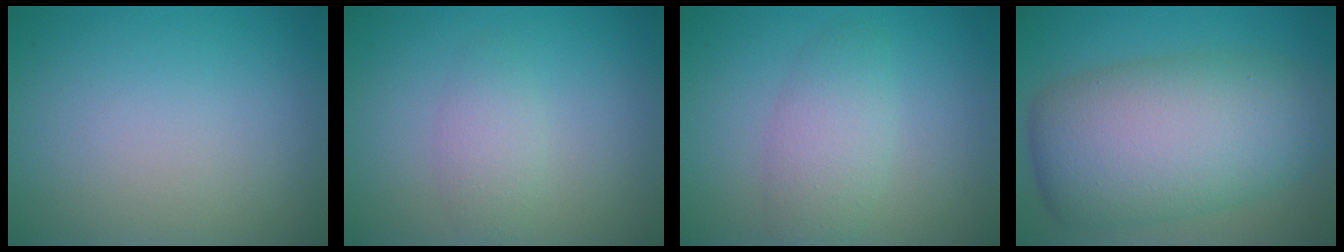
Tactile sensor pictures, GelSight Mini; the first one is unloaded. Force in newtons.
{"total": 1.8, "press": 1.8, "slide": 0.1}
{"total": 3.2, "press": 3.2, "slide": 0.1}
{"total": 11.1, "press": 11.1, "slide": 0.4}